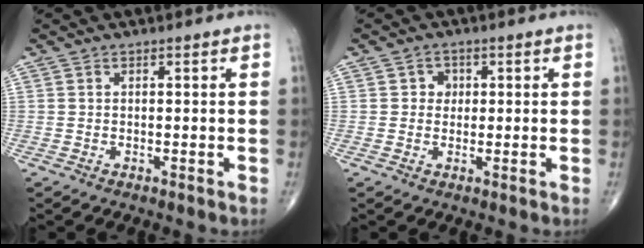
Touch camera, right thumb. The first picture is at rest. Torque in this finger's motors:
{"motor_torque": [-0.31, 0.22, 0.03, 0.02, 0.04]}